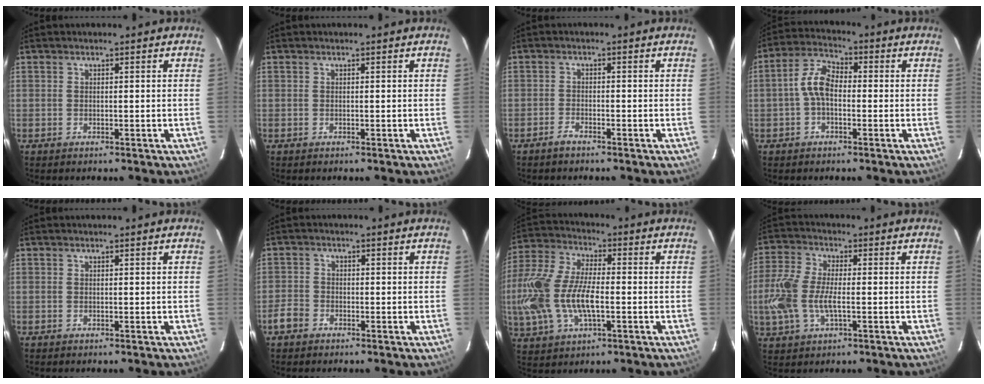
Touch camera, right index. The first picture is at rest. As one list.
[{"total": 0.0}, {"total": 1.8, "force": [-1.6, 0.5, 0.7], "torque": [-0.023, 0.002, -0.033]}, {"total": 6.2, "force": [-1.0, 3.5, 5.0], "torque": [-0.105, 0.021, -0.023]}, {"total": 0.0}, {"total": 3.6, "force": [-2.3, 2.6, 0.9], "torque": [-0.023, 0.007, -0.046]}, {"total": 19.0, "force": [-2.9, 9.4, 16.2], "torque": [-0.363, -0.003, -0.050]}, {"total": 10.7, "force": [-1.9, 5.1, 9.1], "torque": [-0.208, 0.003, -0.036]}]